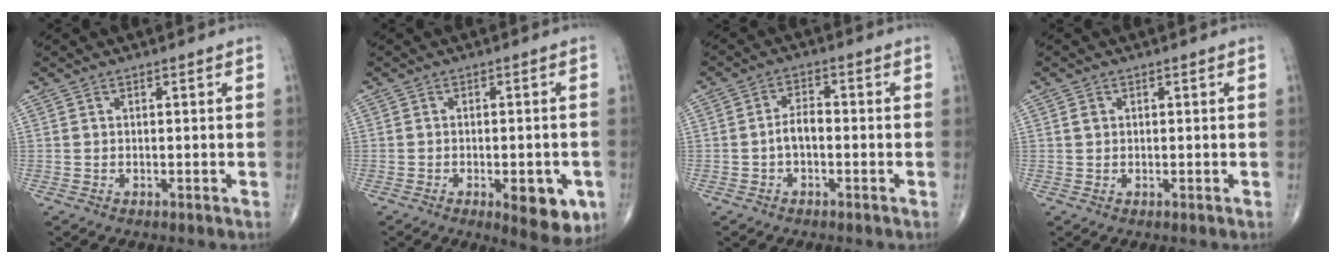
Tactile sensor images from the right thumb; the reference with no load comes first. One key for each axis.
{"total": 8.8, "fx": -3.2, "fy": 3.4, "fz": 7.4, "tx": -0.074, "ty": 0.000, "tz": -0.034}
{"total": 3.6, "fx": -1.0, "fy": 1.9, "fz": 2.9, "tx": -0.048, "ty": 0.018, "tz": -0.022}
{"total": 1.0, "fx": 0.3, "fy": 0.8, "fz": 0.5, "tx": -0.007, "ty": 0.001, "tz": 0.005}